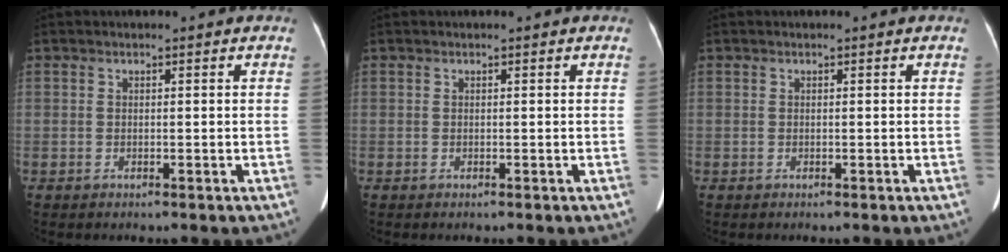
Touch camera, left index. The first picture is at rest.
{"total": 0.0}
{"total": 0.0}